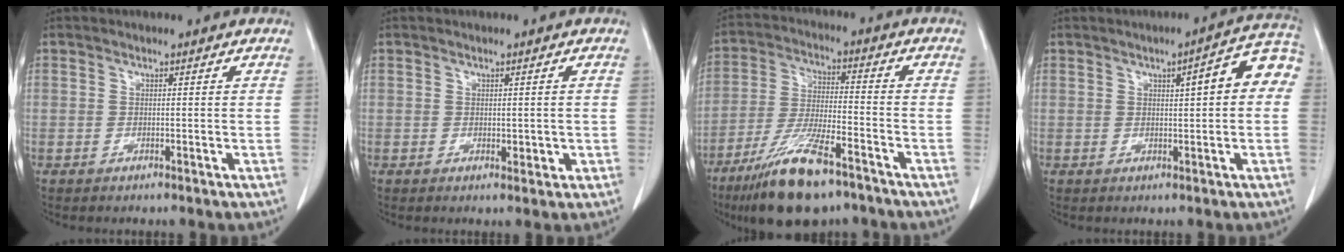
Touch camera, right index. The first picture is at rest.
{"total": 1.9, "force": [-0.1, 1.0, 1.6], "torque": [-0.020, -0.004, 0.003]}
{"total": 13.8, "force": [-9.4, 2.7, 9.8], "torque": [-0.195, -0.031, -0.168]}
{"total": 7.1, "force": [1.5, 1.6, 6.8], "torque": [-0.083, 0.026, 0.013]}